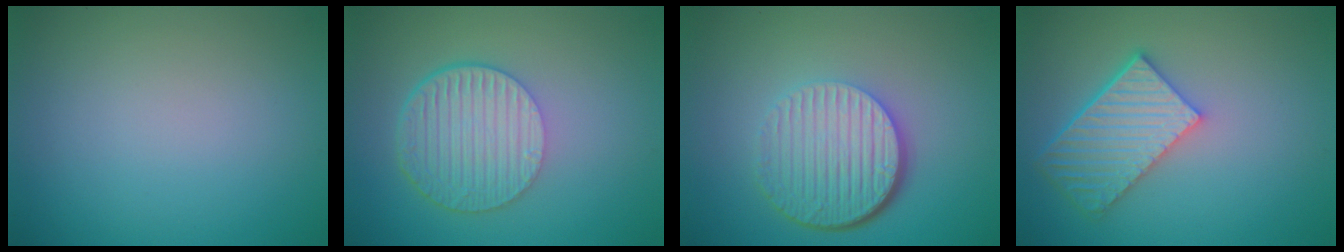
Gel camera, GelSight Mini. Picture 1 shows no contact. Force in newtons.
{"total": 6.5, "press": 4.5, "slide": 4.7}
{"total": 6.7, "press": 4.4, "slide": 5.0}
{"total": 5.7, "press": 4.7, "slide": 3.3}